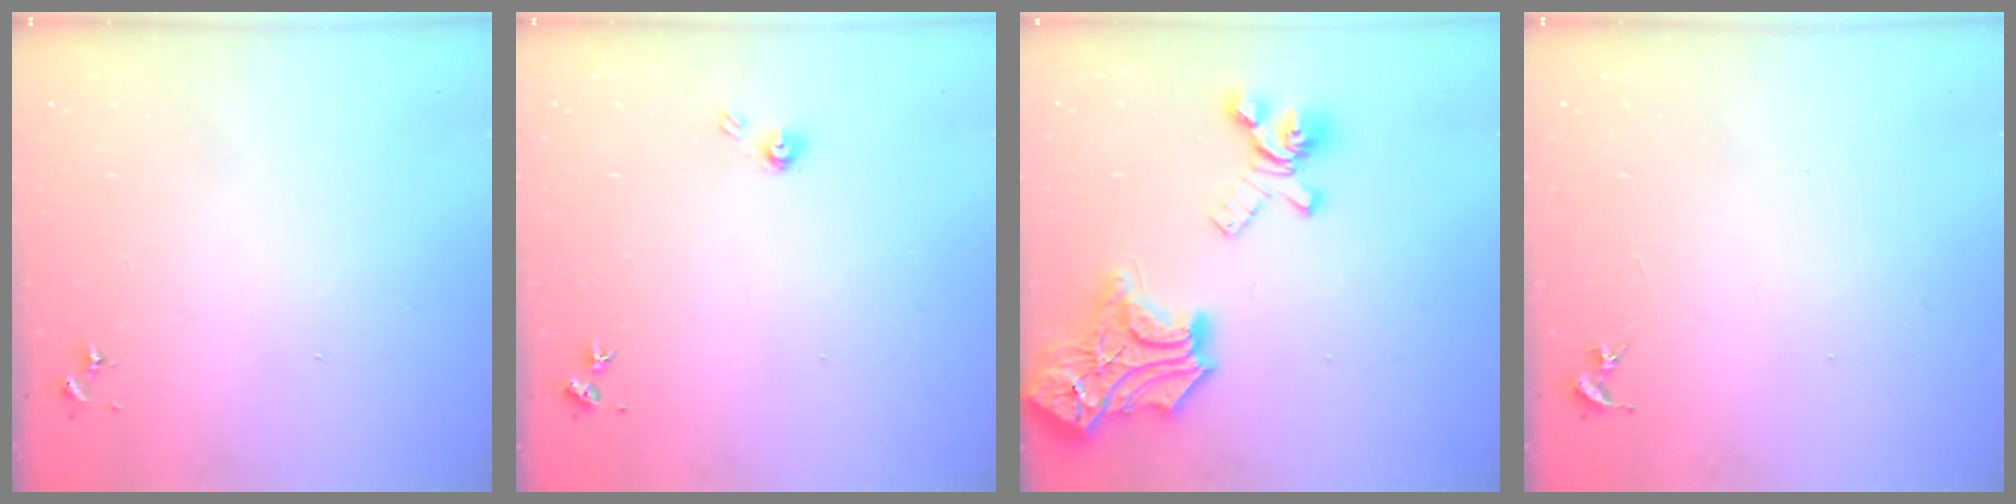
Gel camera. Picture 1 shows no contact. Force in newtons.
{"total": 4.0, "press": 4.0, "slide": 0.4}
{"total": 24.6, "press": 24.6, "slide": 0.7}
{"total": 0.0}